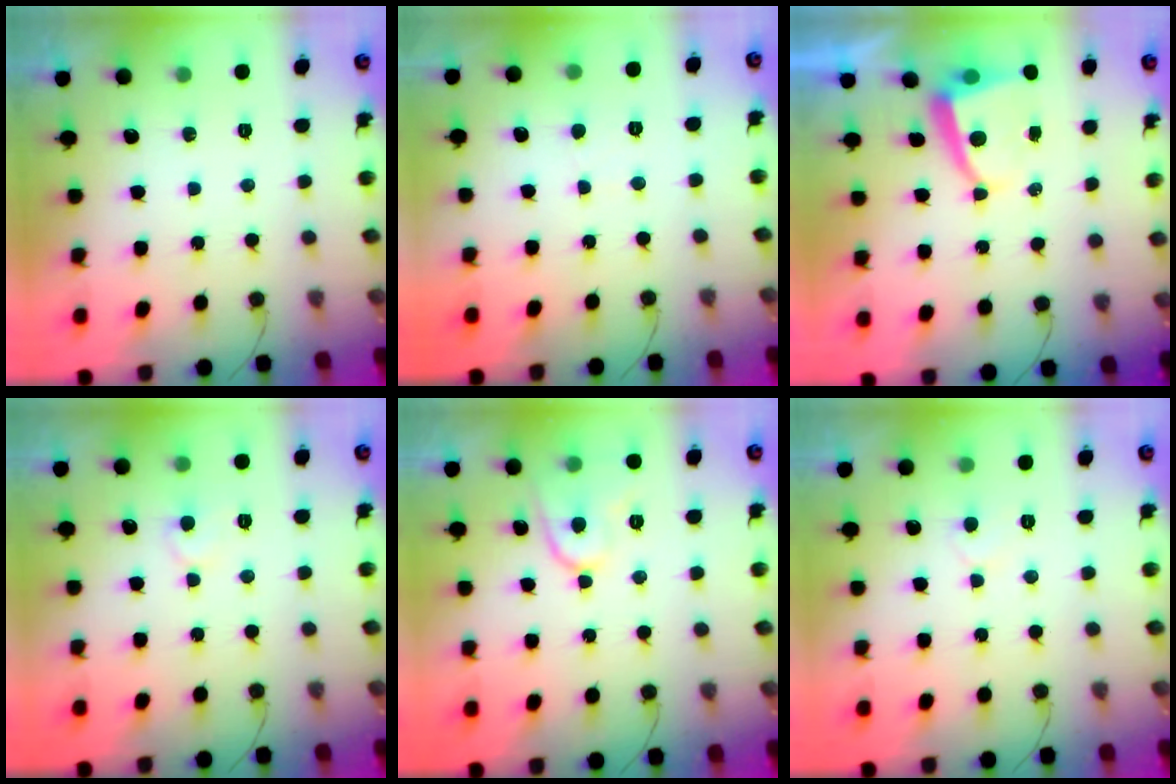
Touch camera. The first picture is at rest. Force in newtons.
{"total": 0.7, "press": 0.7, "slide": 0.0}
{"total": 4.6, "press": 4.6, "slide": 0.5}
{"total": 5.5, "press": 5.5, "slide": 0.5}
{"total": 8.4, "press": 8.3, "slide": 0.7}
{"total": 3.8, "press": 3.8, "slide": 0.5}